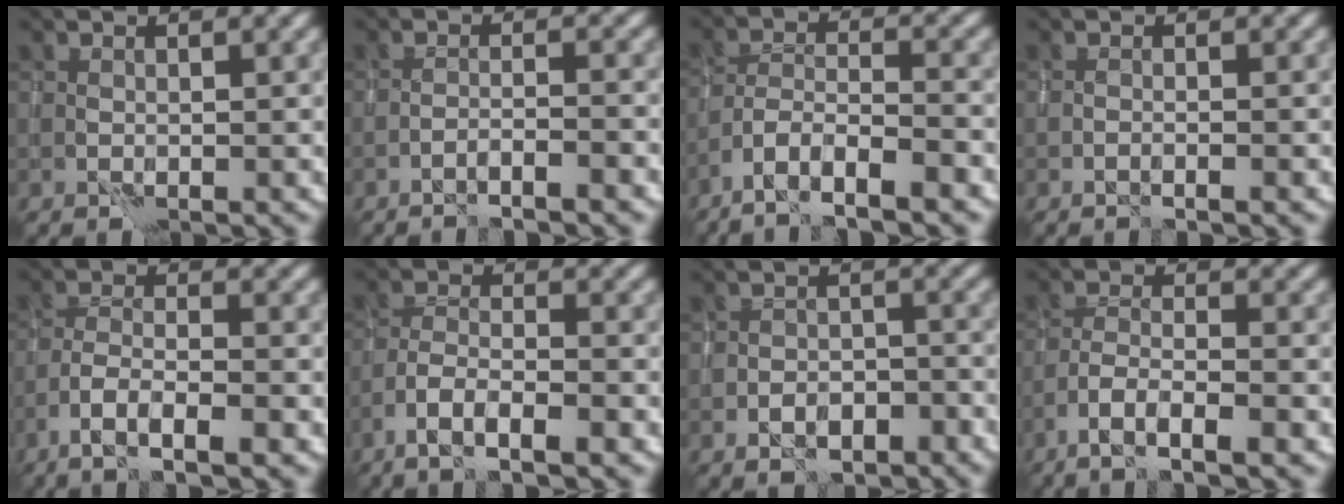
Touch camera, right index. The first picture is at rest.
{"total": 2.4, "force": [-1.9, -0.3, 1.5], "torque": [-0.023, 0.012, -0.035]}
{"total": 5.9, "force": [-4.4, 1.0, 3.7], "torque": [-0.064, 0.002, -0.081]}
{"total": 0.8, "force": [-0.4, -0.5, 0.5], "torque": [-0.015, 0.009, -0.006]}
{"total": 4.8, "force": [-2.9, 1.0, 3.7], "torque": [-0.071, 0.003, -0.053]}
{"total": 4.9, "force": [-3.1, 1.1, 3.6], "torque": [-0.068, 0.004, -0.057]}
{"total": 3.3, "force": [-2.1, 1.5, 2.1], "torque": [-0.025, 0.006, -0.030]}
{"total": 4.8, "force": [-3.1, 0.8, 3.5], "torque": [-0.067, 0.002, -0.055]}